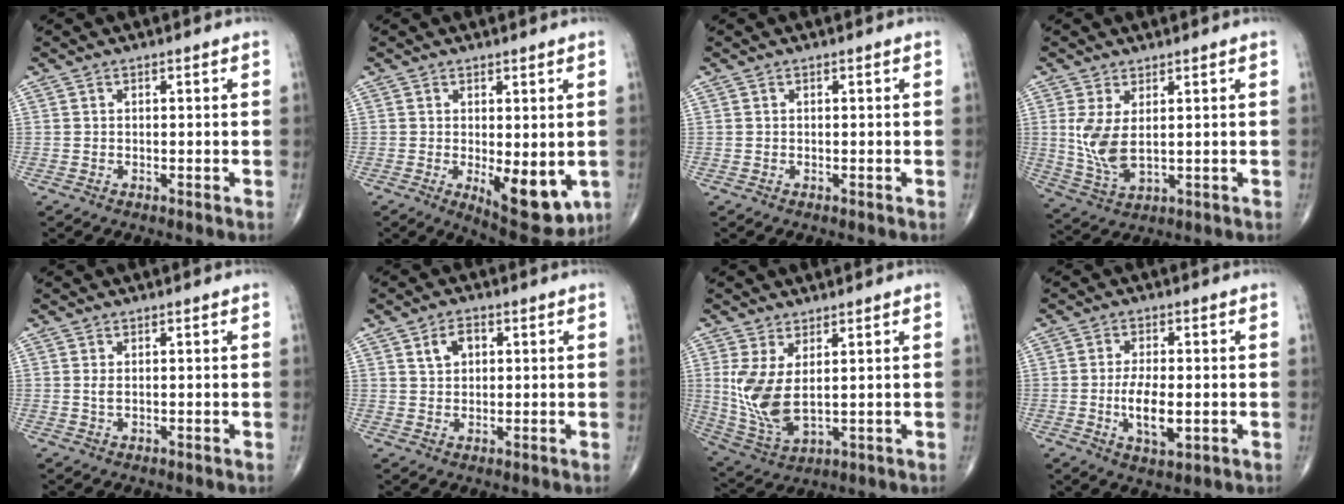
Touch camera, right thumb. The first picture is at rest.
{"total": 10.6, "force": [-2.1, 4.4, 9.4], "torque": [-0.109, -0.024, -0.016]}
{"total": 0.0}
{"total": 7.5, "force": [1.3, 3.6, 6.5], "torque": [-0.143, -0.014, 0.040]}
{"total": 1.1, "force": [0.2, 0.5, 0.9], "torque": [-0.020, 0.000, 0.008]}
{"total": 4.1, "force": [1.5, 2.8, 2.6], "torque": [-0.033, 0.000, 0.028]}
{"total": 10.0, "force": [1.7, 4.7, 8.7], "torque": [-0.188, -0.020, 0.051]}
{"total": 7.2, "force": [-1.2, 3.0, 6.5], "torque": [-0.117, -0.010, -0.018]}